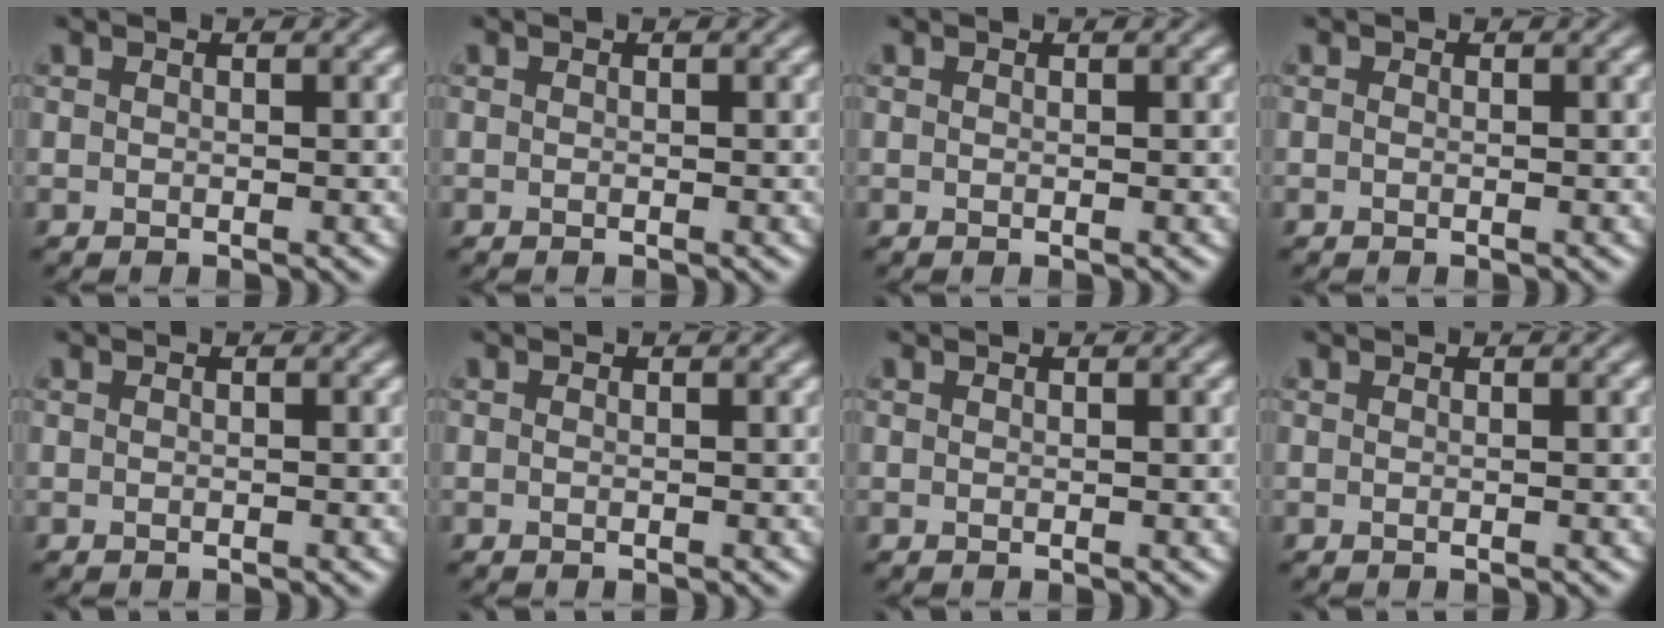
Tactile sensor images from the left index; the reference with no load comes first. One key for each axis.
{"total": 0.0}
{"total": 0.0}
{"total": 0.0}
{"total": 0.0}
{"total": 0.0}
{"total": 0.0}
{"total": 0.0}